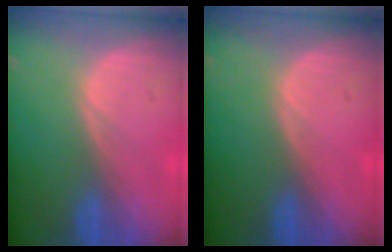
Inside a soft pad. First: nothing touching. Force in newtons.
{"total": 0.0}